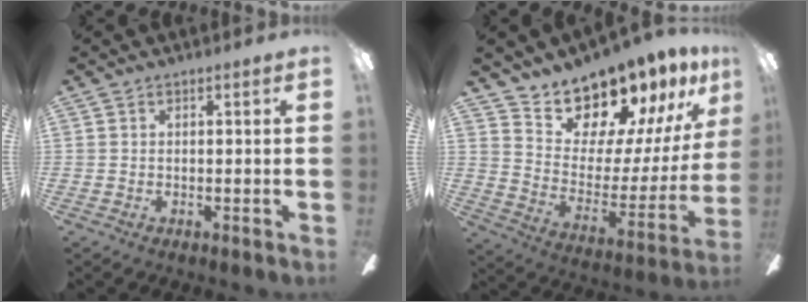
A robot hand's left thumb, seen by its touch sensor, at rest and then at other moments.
{"total": 15.6, "force": [14.2, 5.7, 3.2], "torque": [-0.063, -0.133, 0.253]}